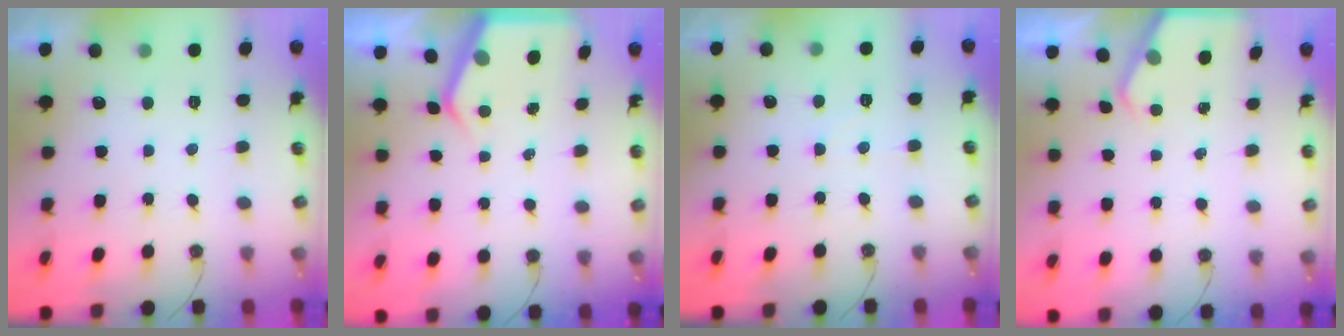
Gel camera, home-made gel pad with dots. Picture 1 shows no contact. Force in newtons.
{"total": 4.7, "press": 4.7, "slide": 0.3}
{"total": 2.7, "press": 2.6, "slide": 0.6}
{"total": 2.2, "press": 2.1, "slide": 0.3}